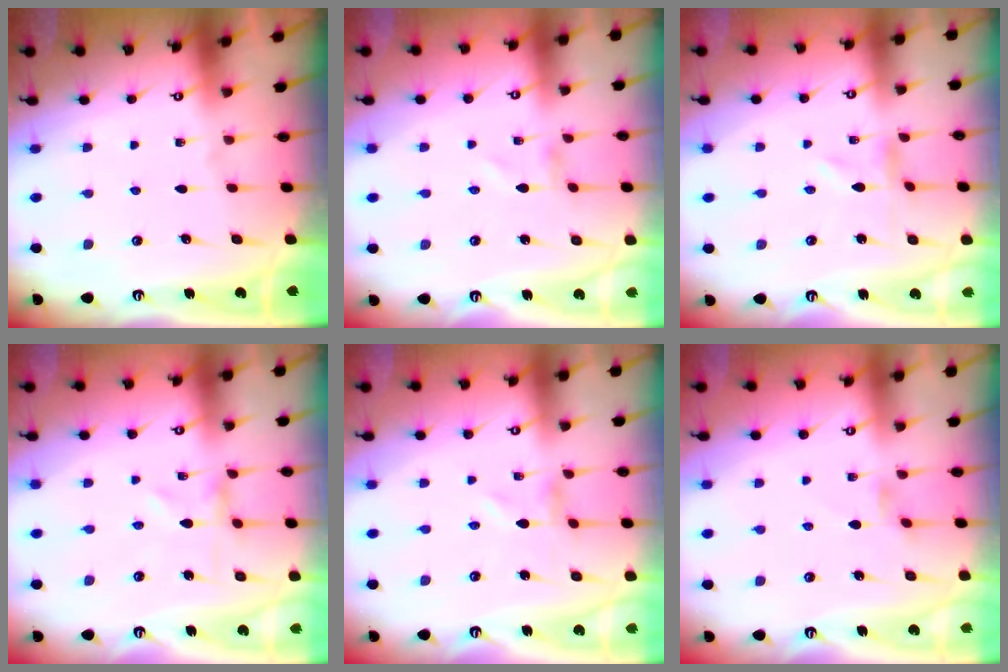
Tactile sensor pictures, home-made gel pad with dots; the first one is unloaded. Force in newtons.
{"total": 1.1, "press": 1.1, "slide": 0.1}
{"total": 0.0}
{"total": 0.0}
{"total": 0.0}
{"total": 1.2, "press": 1.1, "slide": 0.3}